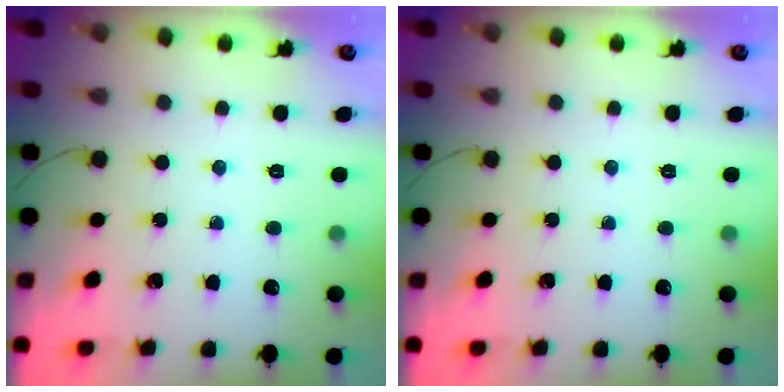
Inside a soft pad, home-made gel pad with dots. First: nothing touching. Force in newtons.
{"total": 0.0}